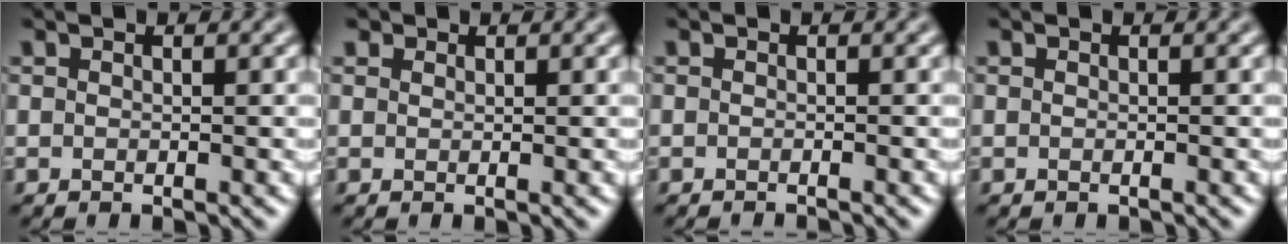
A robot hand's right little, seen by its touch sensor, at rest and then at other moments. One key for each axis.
{"total": 0.8, "fx": 0.7, "fy": 0.4, "fz": 0.2, "tx": -0.002, "ty": -0.003, "tz": 0.005}
{"total": 1.0, "fx": -1.0, "fy": 0.0, "fz": 0.1, "tx": 0.003, "ty": -0.004, "tz": -0.014}
{"total": 0.0}